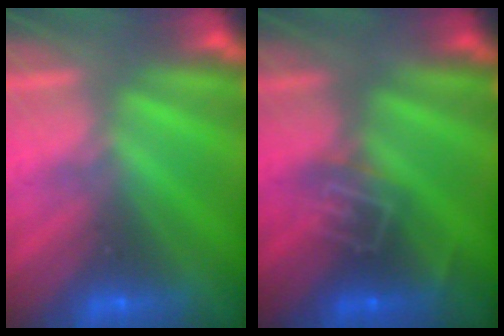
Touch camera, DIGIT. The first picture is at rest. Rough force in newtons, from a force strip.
{"total": 2.7}